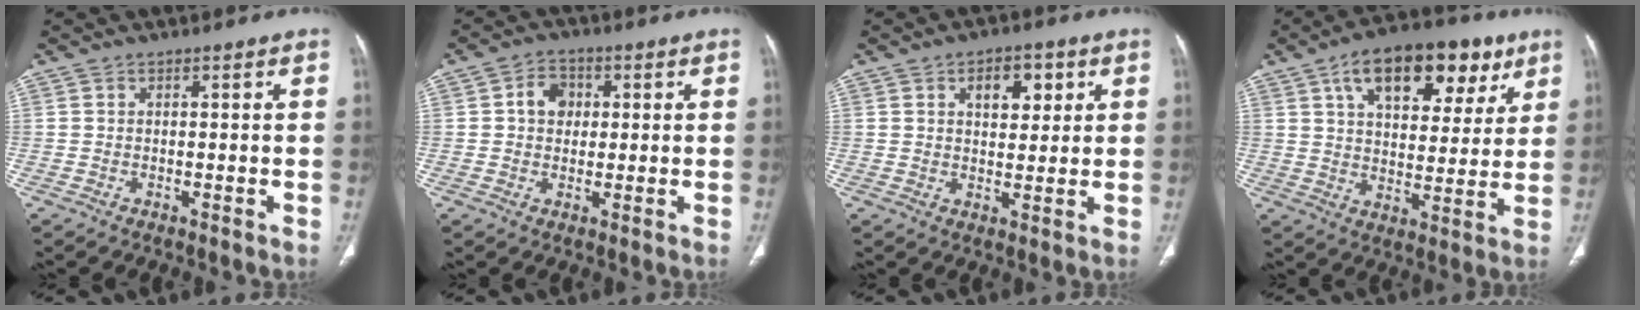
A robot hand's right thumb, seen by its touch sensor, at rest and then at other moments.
{"total": 5.2, "force": [0.9, 4.2, 2.9], "torque": [-0.025, 0.008, 0.011]}
{"total": 6.8, "force": [2.7, 4.0, 4.8], "torque": [-0.042, -0.009, 0.039]}
{"total": 19.8, "force": [9.8, 10.8, 13.3], "torque": [-0.159, -0.005, 0.152]}